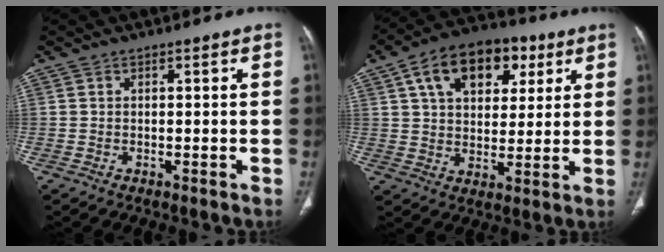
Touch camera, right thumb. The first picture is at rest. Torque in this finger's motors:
{"motor_torque": [-0.83, 1.88, 0.04, 0.05, 0.25]}